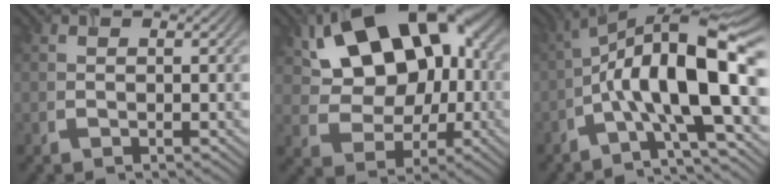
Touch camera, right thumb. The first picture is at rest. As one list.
[{"total": 16.3, "force": [5.1, 10.3, 11.5], "torque": [-0.191, 0.012, 0.093]}, {"total": 14.5, "force": [-2.5, 4.2, 13.6], "torque": [-0.210, 0.021, -0.052]}]